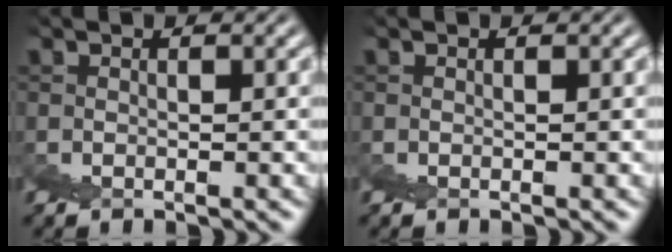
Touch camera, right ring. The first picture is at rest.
{"total": 0.0}